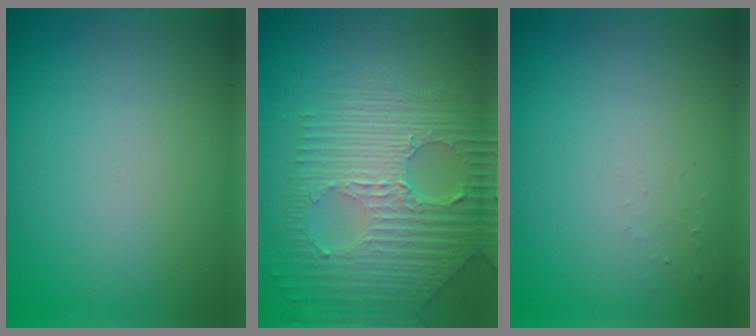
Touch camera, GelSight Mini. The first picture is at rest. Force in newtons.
{"total": 7.6, "press": 5.1, "slide": 5.6}
{"total": 0.5, "press": 0.5, "slide": 0.1}